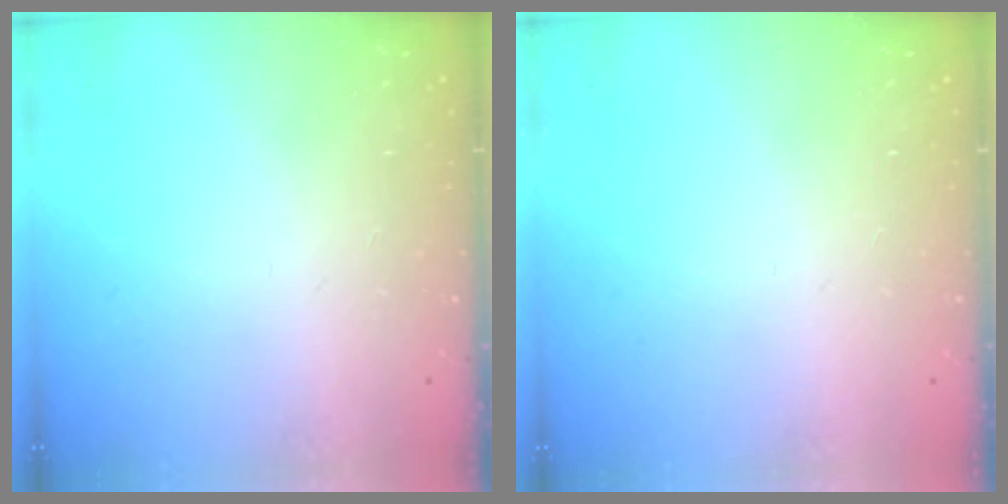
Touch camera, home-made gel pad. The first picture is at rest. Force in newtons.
{"total": 0.0}